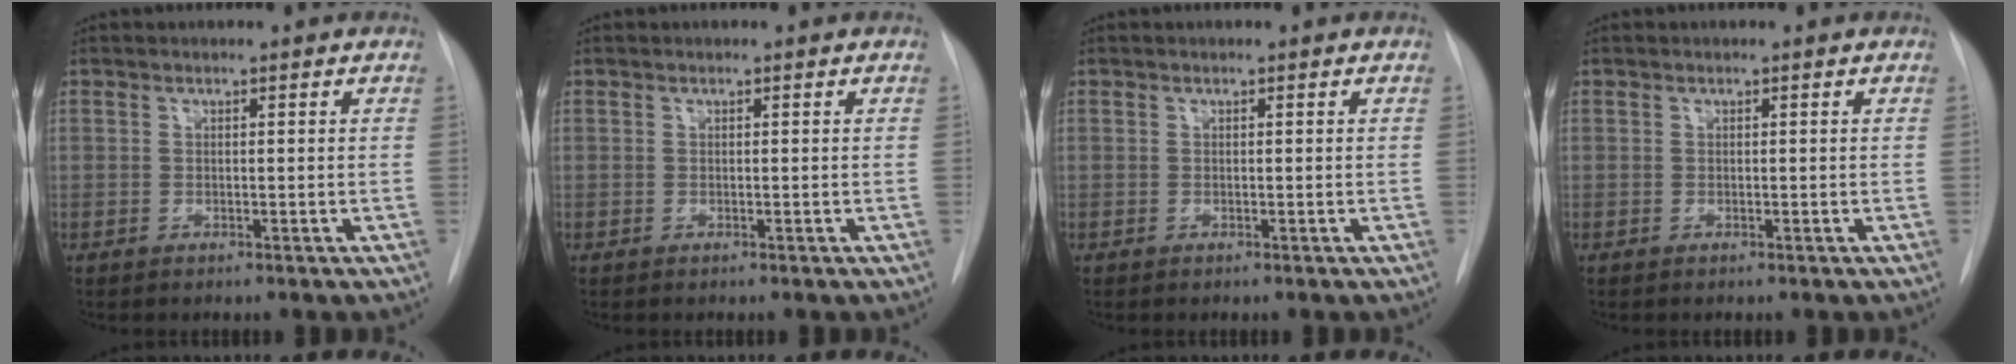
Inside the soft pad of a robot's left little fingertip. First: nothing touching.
{"total": 0.0}
{"total": 0.0}
{"total": 0.0}